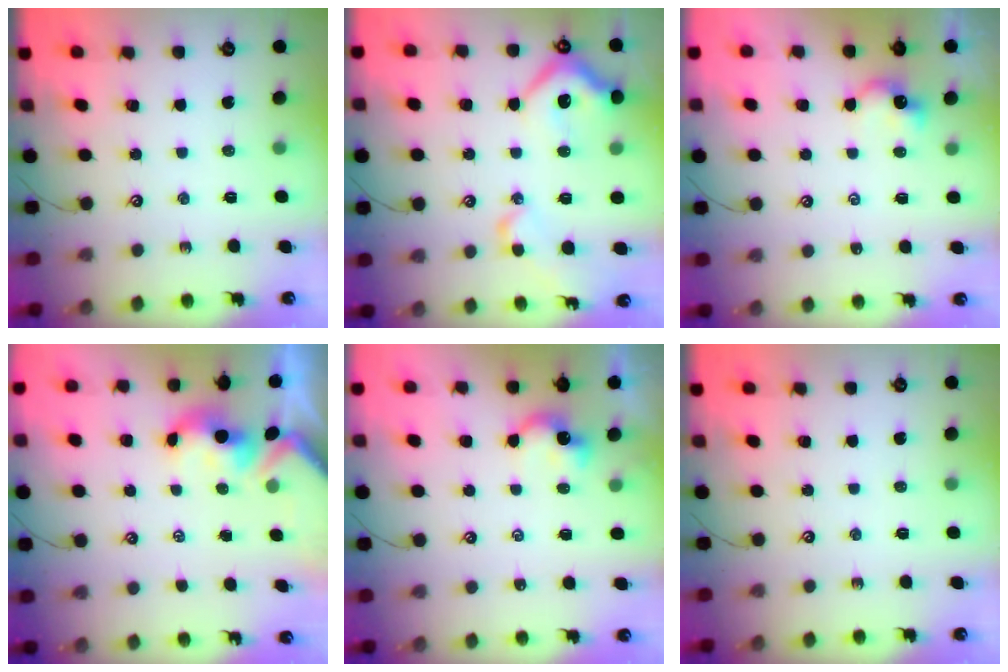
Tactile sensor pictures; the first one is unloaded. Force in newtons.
{"total": 12.5, "press": 12.4, "slide": 2.0}
{"total": 1.1, "press": 1.1, "slide": 0.3}
{"total": 1.6, "press": 1.4, "slide": 0.7}
{"total": 2.5, "press": 2.5, "slide": 0.3}
{"total": 0.0}